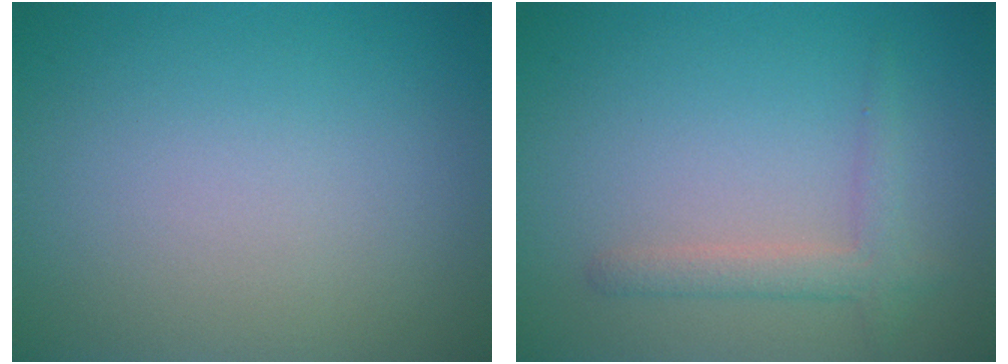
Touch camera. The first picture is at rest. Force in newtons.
{"total": 2.2, "press": 2.2, "slide": 0.1}